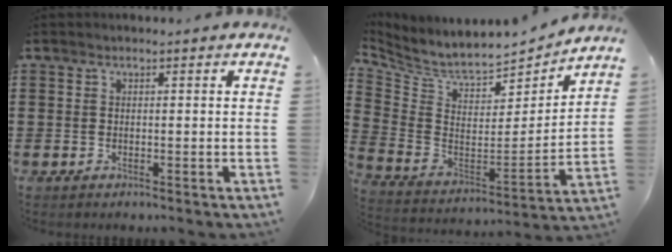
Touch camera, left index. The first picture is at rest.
{"total": 6.7, "force": [6.1, 1.6, 2.2], "torque": [-0.078, -0.052, 0.102]}